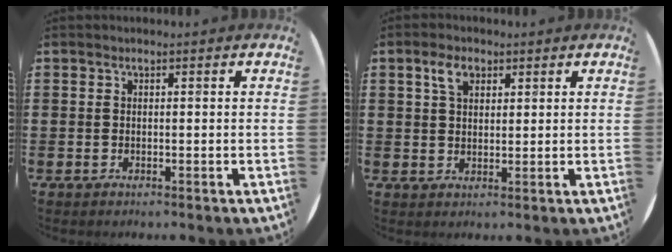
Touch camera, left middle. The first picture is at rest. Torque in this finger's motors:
{"motor_torque": [0.64, -0.19, -0.02, -0.01]}